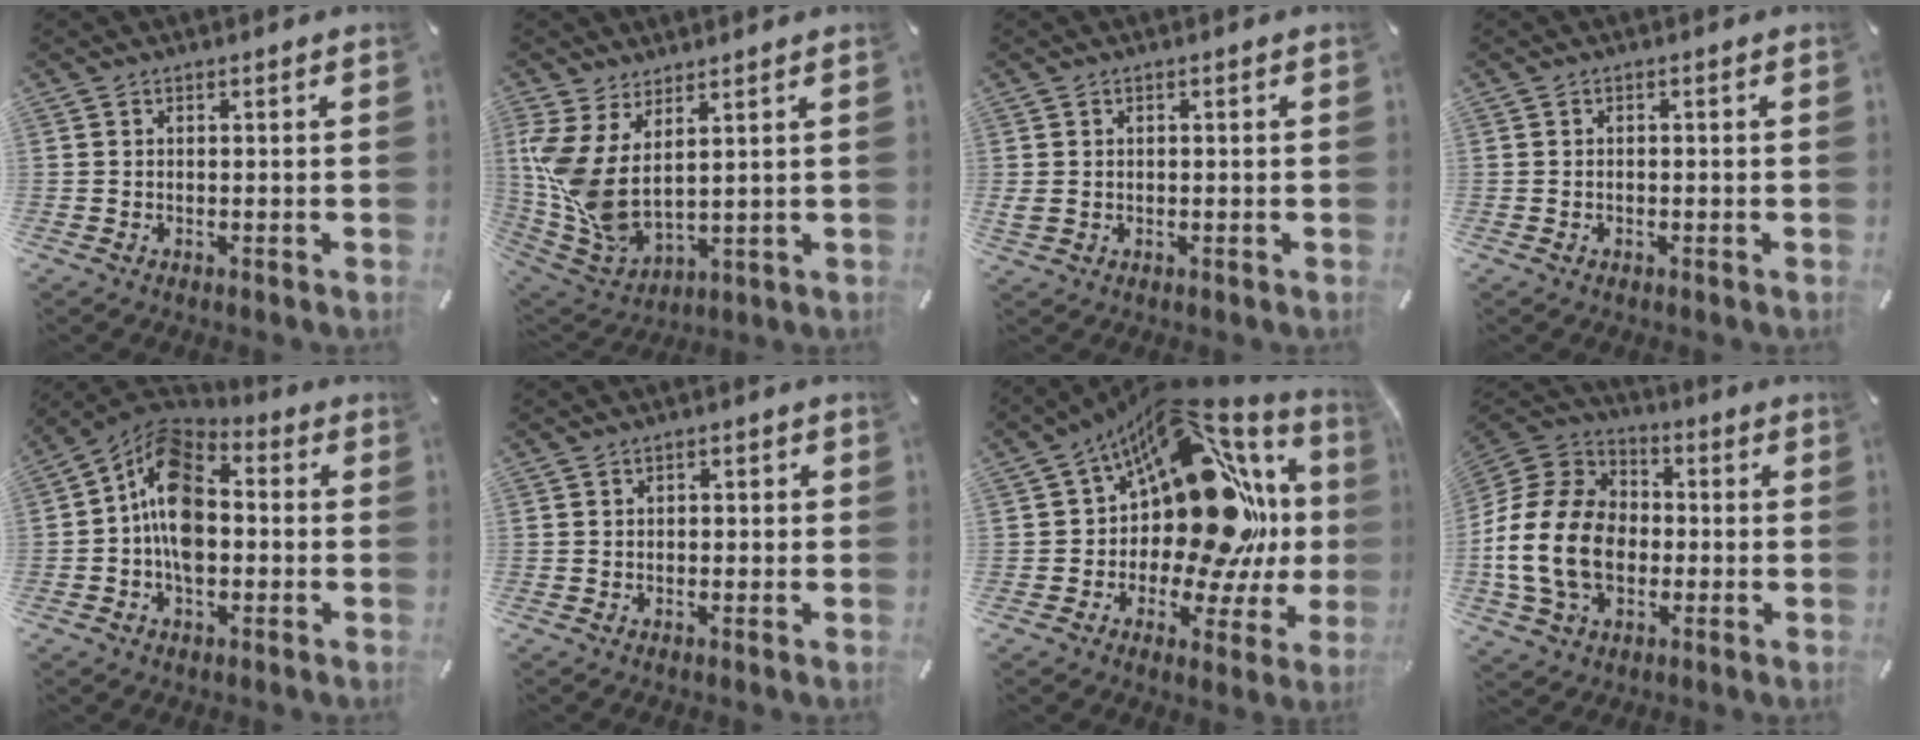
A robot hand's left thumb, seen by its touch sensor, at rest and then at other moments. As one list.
[{"total": 9.6, "force": [3.2, 5.2, 7.4], "torque": [-0.181, -0.045, 0.066]}, {"total": 1.5, "force": [0.1, 1.1, 1.0], "torque": [-0.021, 0.005, 0.001]}, {"total": 0.8, "force": [-0.3, 0.4, 0.6], "torque": [-0.012, 0.000, -0.006]}, {"total": 13.1, "force": [-1.8, 8.7, 9.7], "torque": [-0.184, 0.010, -0.036]}, {"total": 1.6, "force": [-0.6, 1.3, 0.8], "torque": [-0.015, 0.009, -0.016]}, {"total": 22.9, "force": [6.1, 14.3, 16.9], "torque": [-0.232, -0.098, 0.128]}, {"total": 18.2, "force": [-3.4, 14.1, 11.1], "torque": [-0.250, 0.027, -0.065]}]